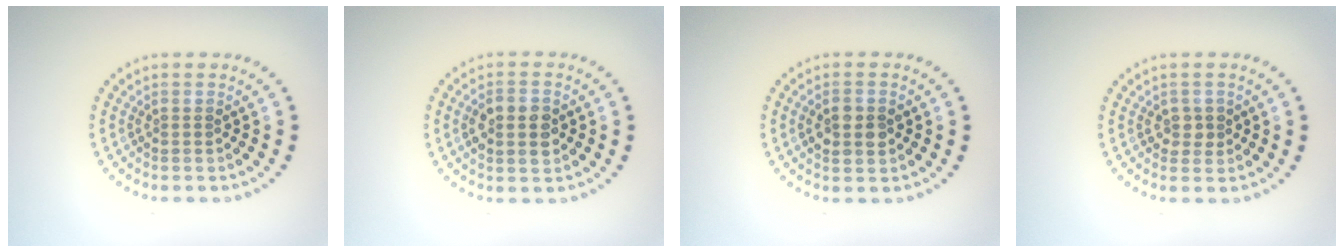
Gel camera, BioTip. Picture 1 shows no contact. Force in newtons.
{"total": 3.5, "press": 3.5, "slide": 0.2}
{"total": 2.9, "press": 2.9, "slide": 0.1}
{"total": 1.5, "press": 1.4, "slide": 0.5}